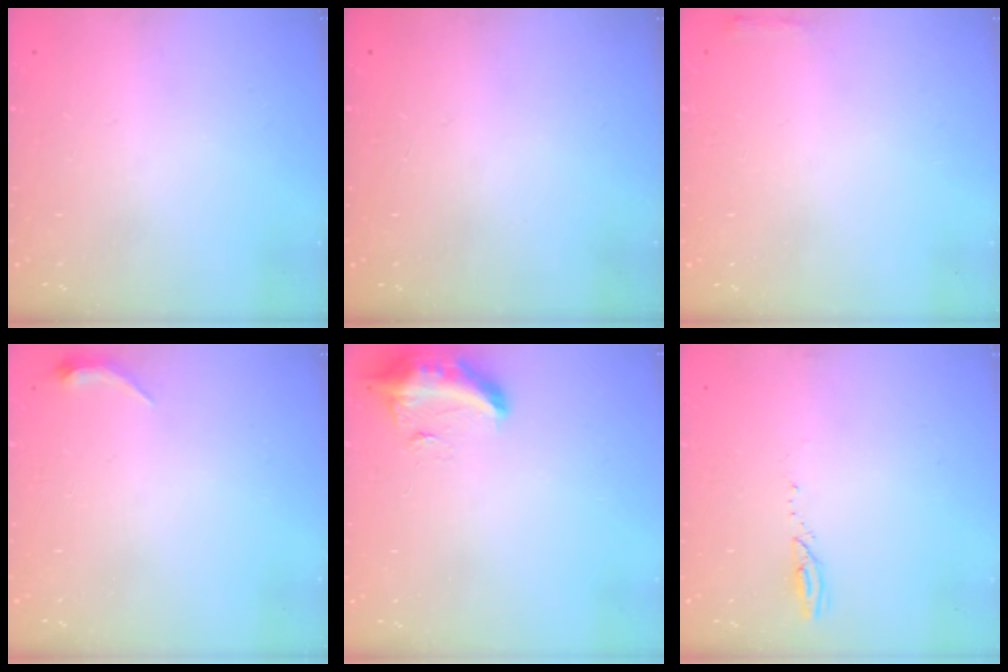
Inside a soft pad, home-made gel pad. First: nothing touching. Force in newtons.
{"total": 0.0}
{"total": 2.3, "press": 2.3, "slide": 0.5}
{"total": 3.5, "press": 3.4, "slide": 0.7}
{"total": 15.9, "press": 11.4, "slide": 11.1}
{"total": 2.4, "press": 2.4, "slide": 0.3}